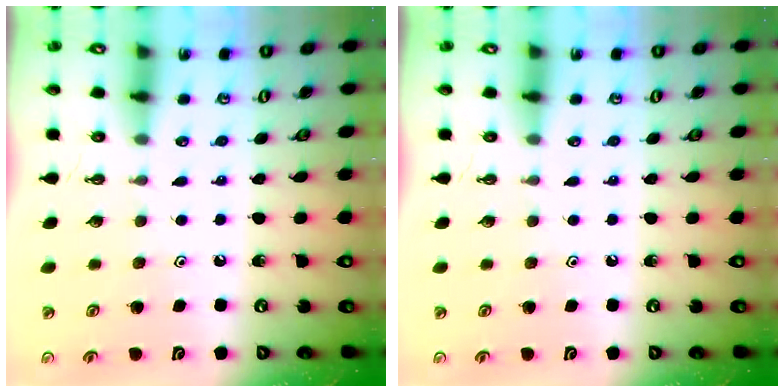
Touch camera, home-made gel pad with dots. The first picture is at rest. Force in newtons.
{"total": 0.0}